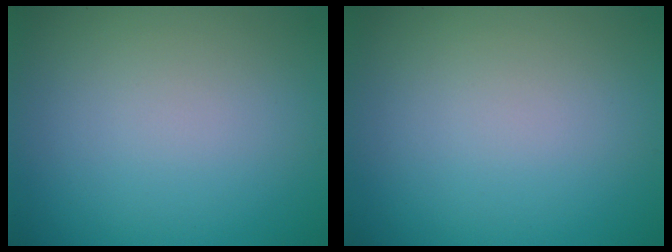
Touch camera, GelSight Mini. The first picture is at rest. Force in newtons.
{"total": 0.0}